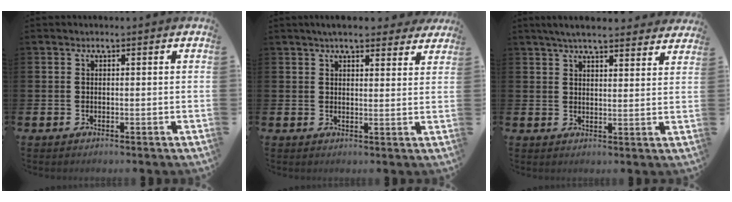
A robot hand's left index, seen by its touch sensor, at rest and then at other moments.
{"total": 5.0, "force": [4.5, 1.2, 1.9], "torque": [-0.035, -0.013, 0.080]}
{"total": 5.2, "force": [4.9, 0.7, 1.7], "torque": [-0.038, -0.017, 0.087]}